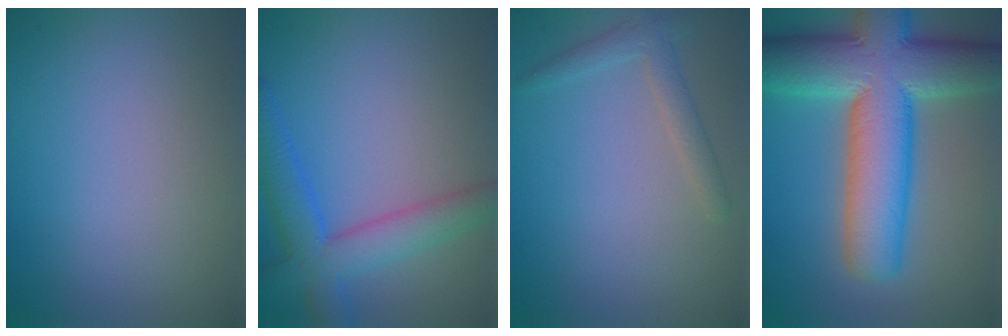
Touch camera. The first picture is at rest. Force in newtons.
{"total": 5.6, "press": 5.6, "slide": 0.3}
{"total": 1.9, "press": 1.9, "slide": 0.1}
{"total": 13.0, "press": 13.0, "slide": 0.7}